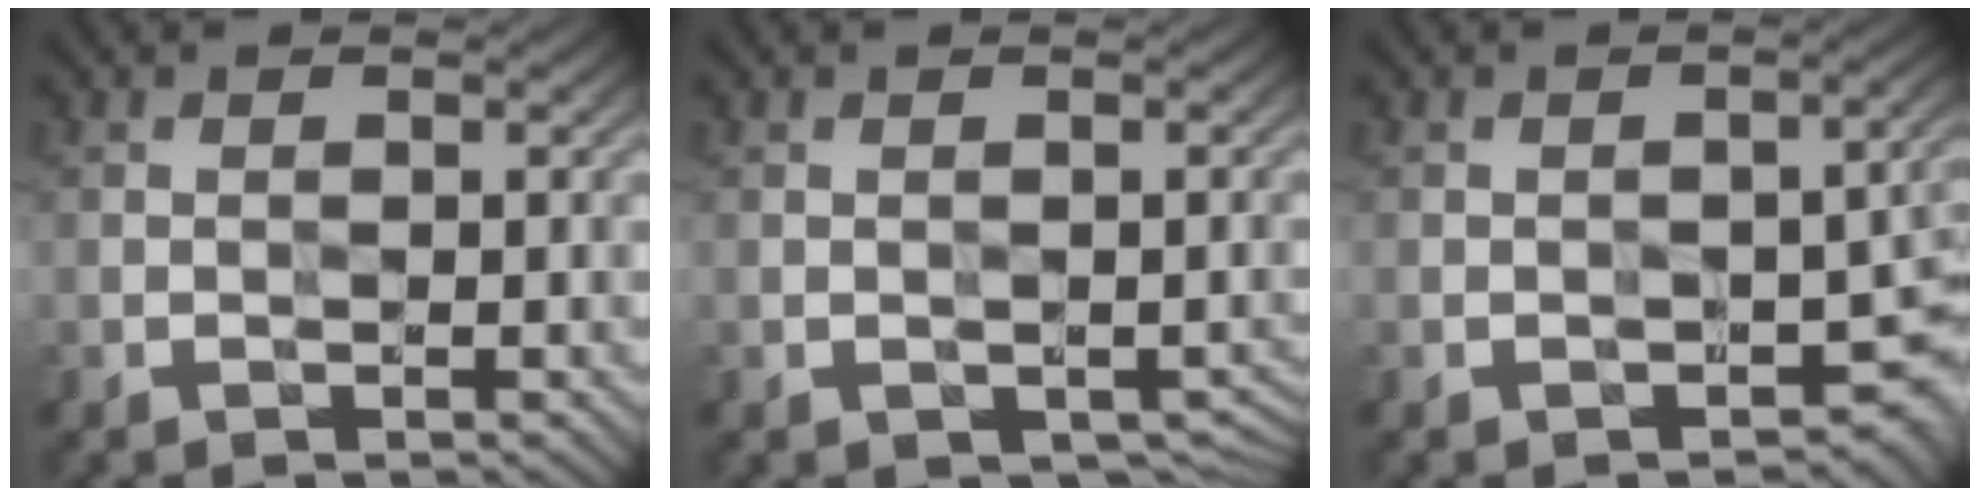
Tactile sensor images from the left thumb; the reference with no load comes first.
{"total": 2.8, "force": [-1.1, 1.7, 2.0], "torque": [-0.027, -0.010, -0.008]}
{"total": 5.8, "force": [-2.7, 2.8, 4.2], "torque": [-0.049, -0.009, -0.036]}